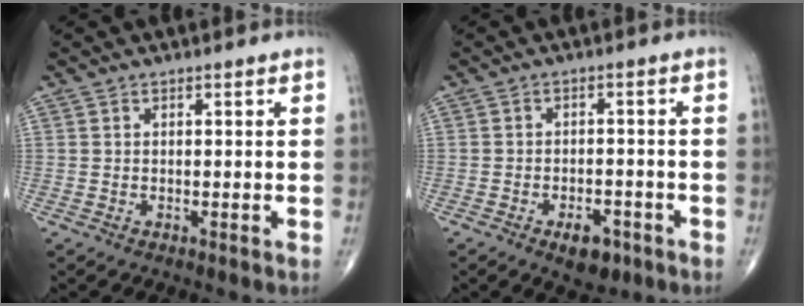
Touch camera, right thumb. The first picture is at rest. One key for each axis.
{"total": 5.5, "fx": -3.1, "fy": 3.0, "fz": 3.5, "tx": -0.038, "ty": 0.013, "tz": -0.041}